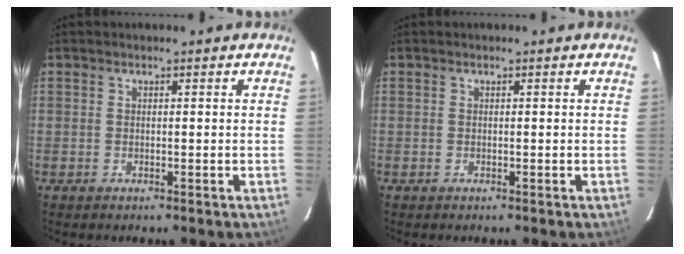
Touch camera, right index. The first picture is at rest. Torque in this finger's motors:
{"motor_torque": [0.00, 0.00, 0.00, 0.00]}